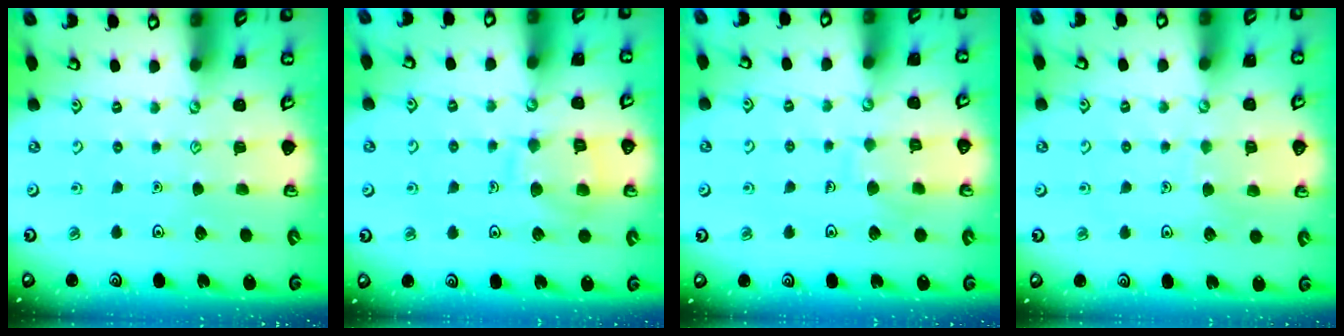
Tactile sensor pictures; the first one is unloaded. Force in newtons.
{"total": 9.7, "press": 9.7, "slide": 0.9}
{"total": 6.4, "press": 6.3, "slide": 0.5}
{"total": 3.1, "press": 3.1, "slide": 0.3}